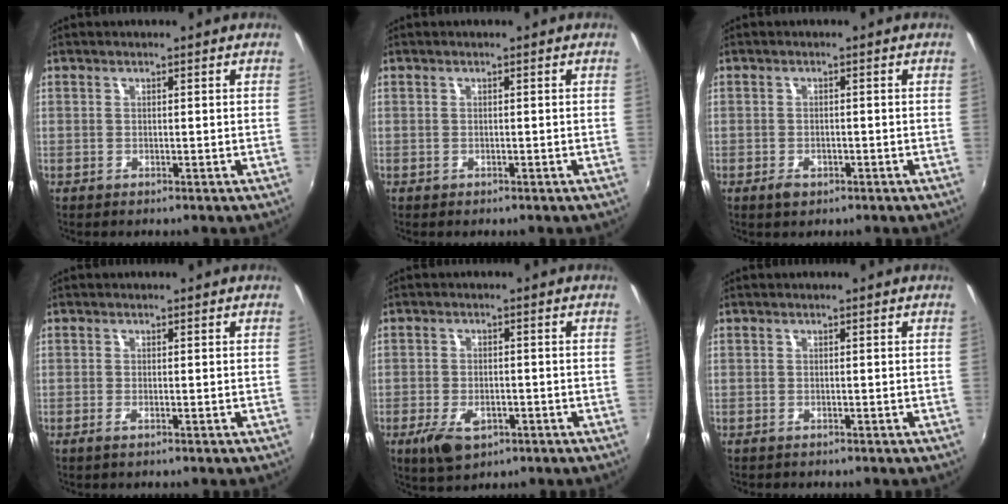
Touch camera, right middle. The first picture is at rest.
{"total": 0.8, "force": [-0.5, 0.6, 0.2], "torque": [-0.006, -0.002, -0.005]}
{"total": 2.3, "force": [-1.4, 1.5, 1.2], "torque": [-0.022, -0.004, -0.021]}
{"total": 1.1, "force": [-0.8, 0.1, 0.8], "torque": [-0.017, -0.003, -0.015]}
{"total": 7.0, "force": [-3.5, 3.9, 4.7], "torque": [-0.108, -0.016, -0.057]}
{"total": 0.9, "force": [-0.8, 0.4, 0.1], "torque": [-0.007, -0.001, -0.012]}